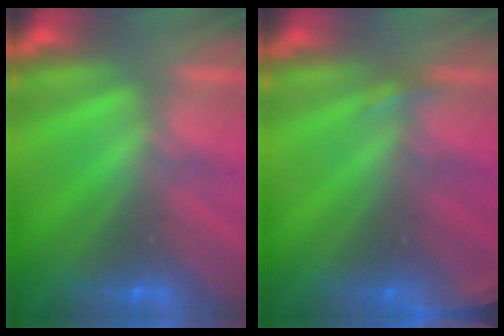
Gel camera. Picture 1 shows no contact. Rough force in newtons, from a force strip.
{"total": 2.7}